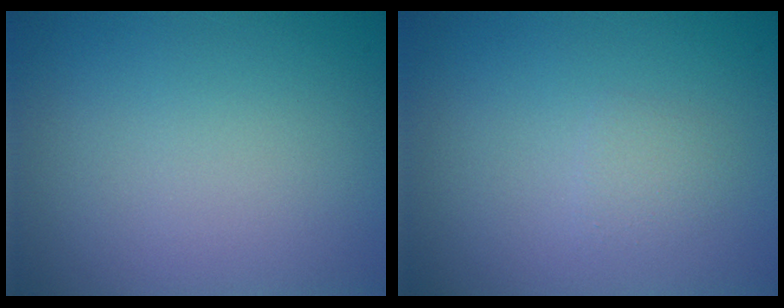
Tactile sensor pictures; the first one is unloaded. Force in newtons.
{"total": 1.1, "press": 1.0, "slide": 0.1}